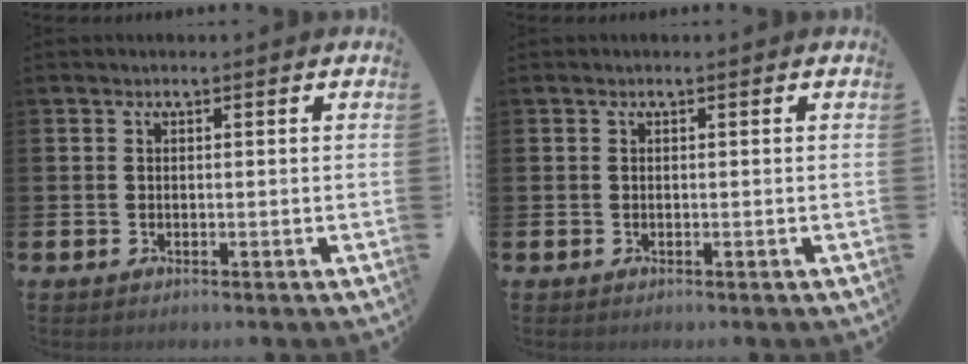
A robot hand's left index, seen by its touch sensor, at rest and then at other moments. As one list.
[{"total": 0.0}]